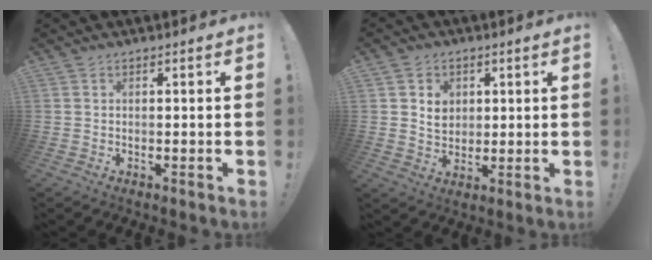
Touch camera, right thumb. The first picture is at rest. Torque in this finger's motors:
{"motor_torque": [-0.26, 0.37, 0.18, 0.40, 0.04]}